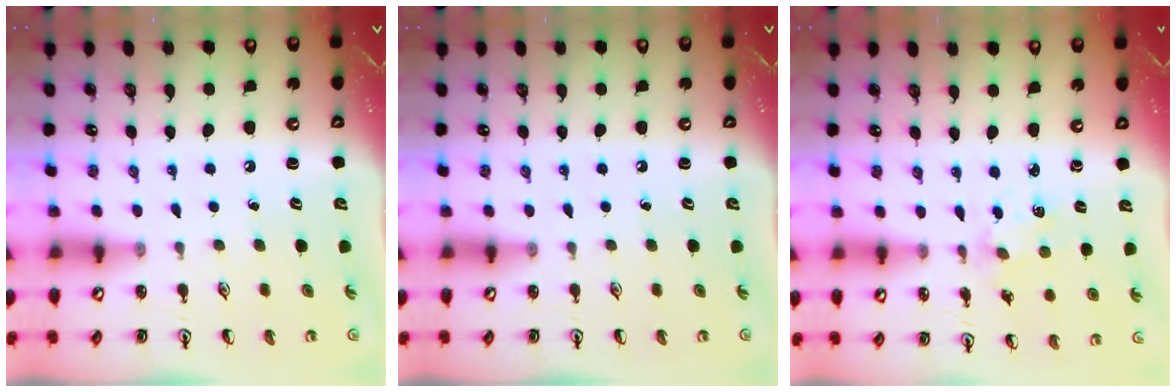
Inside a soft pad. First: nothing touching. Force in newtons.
{"total": 0.0}
{"total": 1.5, "press": 1.4, "slide": 0.5}